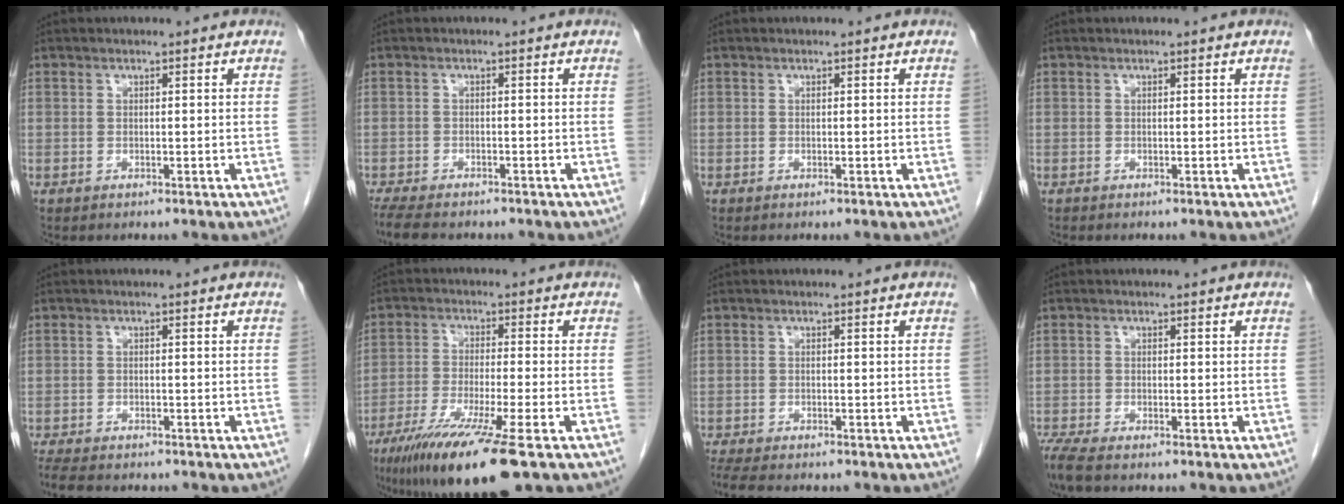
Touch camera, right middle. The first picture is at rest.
{"total": 8.1, "force": [-6.7, 2.3, 3.8], "torque": [-0.066, -0.012, -0.102]}
{"total": 0.0}
{"total": 0.0}
{"total": 7.0, "force": [-5.9, 1.9, 3.1], "torque": [-0.053, -0.011, -0.090]}
{"total": 13.8, "force": [-8.8, -0.2, 10.6], "torque": [-0.199, -0.046, -0.151]}
{"total": 7.1, "force": [-6.1, 1.6, 3.4], "torque": [-0.055, -0.010, -0.094]}
{"total": 3.0, "force": [-2.5, 0.2, 1.6], "torque": [-0.038, -0.010, -0.050]}